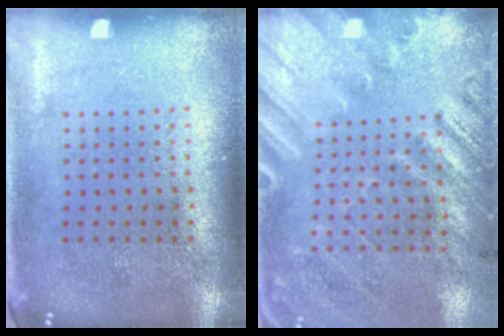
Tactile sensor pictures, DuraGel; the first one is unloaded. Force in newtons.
{"total": 2.5, "press": 1.8, "slide": 1.7}